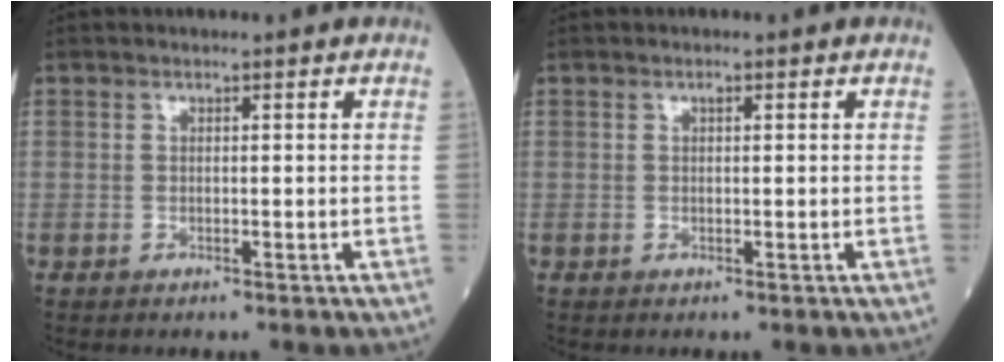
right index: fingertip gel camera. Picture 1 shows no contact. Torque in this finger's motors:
{"motor_torque": [0.15, 0.01, 0.09, 0.01]}